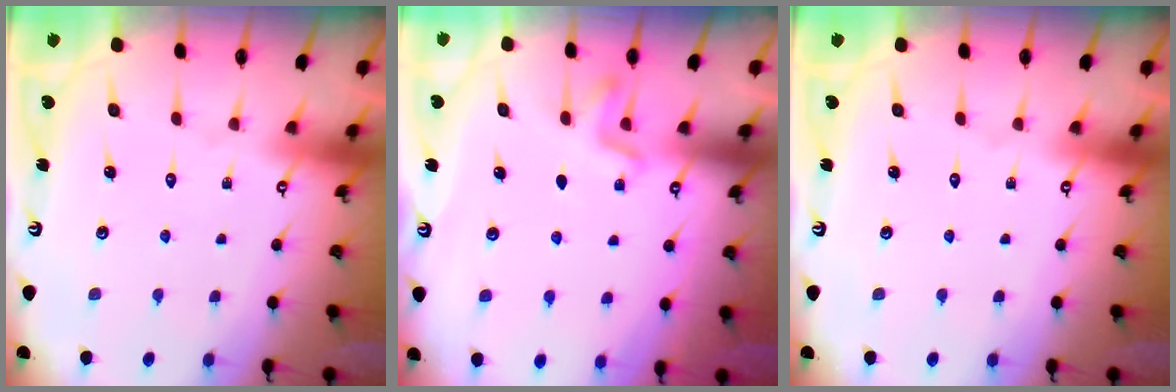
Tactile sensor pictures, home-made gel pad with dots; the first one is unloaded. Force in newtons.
{"total": 3.6, "press": 3.4, "slide": 1.2}
{"total": 0.0}